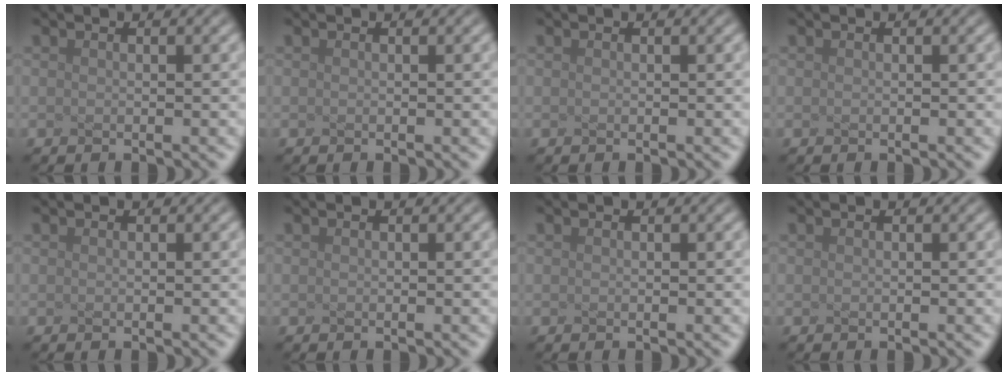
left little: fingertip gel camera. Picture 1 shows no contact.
{"total": 0.0}
{"total": 0.0}
{"total": 0.0}
{"total": 0.0}
{"total": 0.0}
{"total": 0.0}
{"total": 0.0}